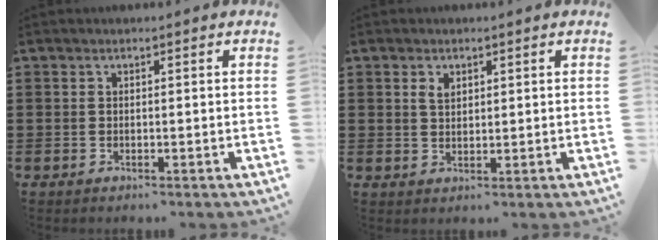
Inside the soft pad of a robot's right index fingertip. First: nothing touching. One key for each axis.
{"total": 1.9, "fx": 0.9, "fy": 1.2, "fz": 1.1, "tx": -0.026, "ty": 0.005, "tz": 0.017}